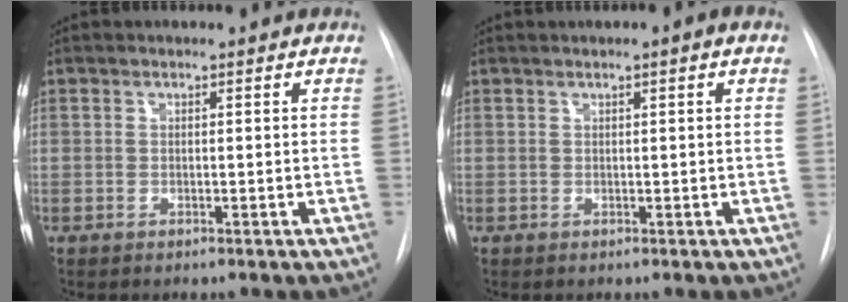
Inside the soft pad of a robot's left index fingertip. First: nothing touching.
{"total": 1.5, "force": [0.6, 0.0, 1.3], "torque": [-0.024, 0.006, 0.008]}